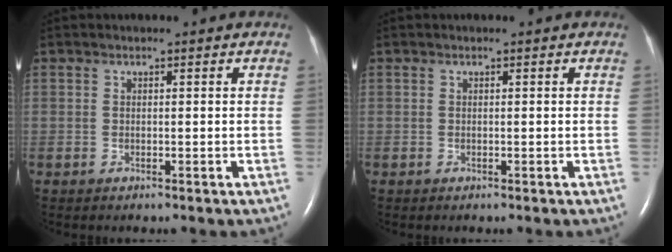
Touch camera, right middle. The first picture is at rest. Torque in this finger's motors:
{"motor_torque": [0.02, 0.12, 0.06, 0.00]}